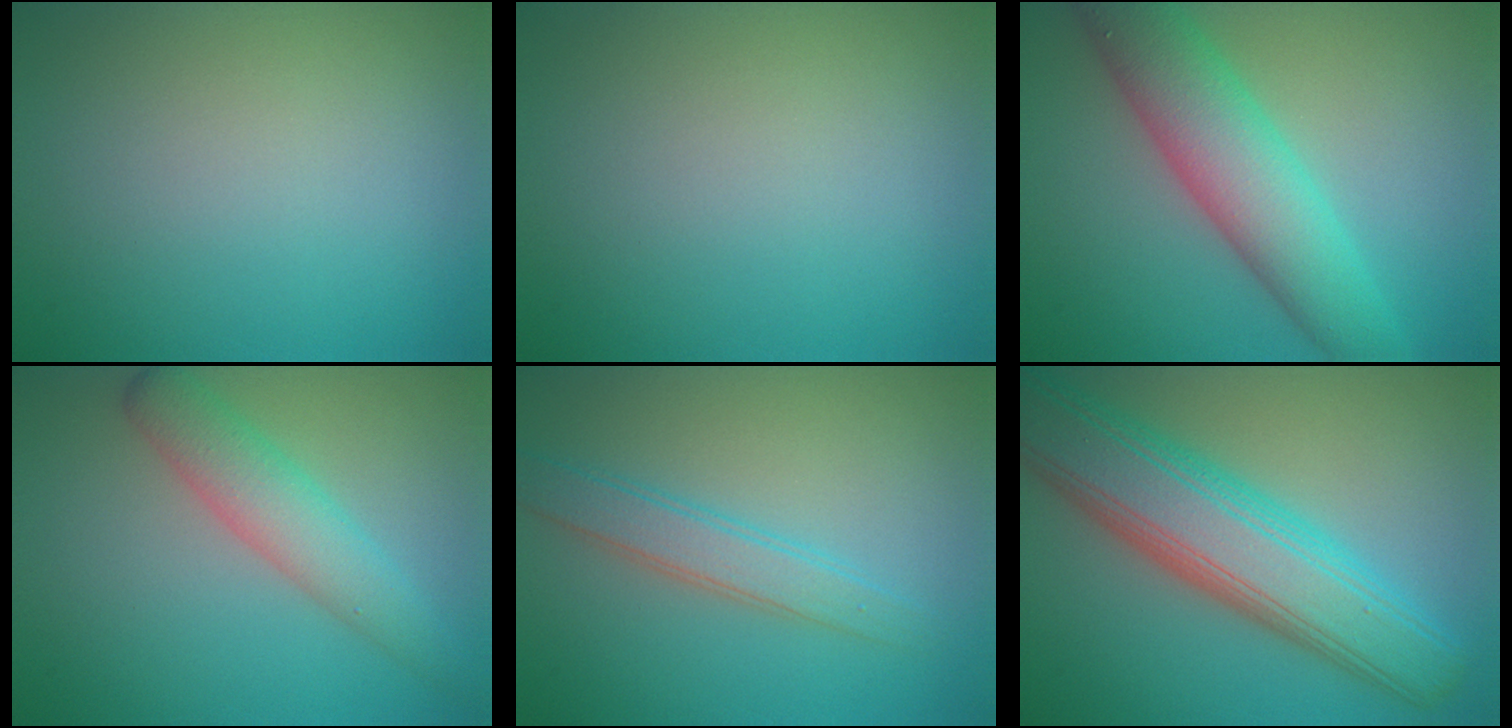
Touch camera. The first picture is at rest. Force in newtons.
{"total": 0.0}
{"total": 7.7, "press": 7.7, "slide": 0.0}
{"total": 4.0, "press": 4.0, "slide": 0.4}
{"total": 2.9, "press": 2.9, "slide": 0.1}
{"total": 10.0, "press": 10.0, "slide": 0.2}